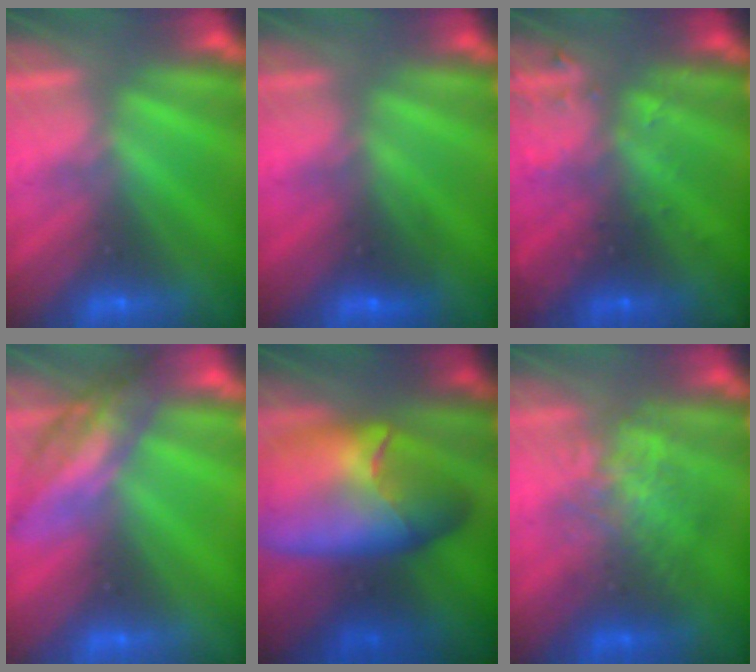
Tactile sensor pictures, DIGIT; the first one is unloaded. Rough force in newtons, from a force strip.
{"total": 2.8}
{"total": 2.9}
{"total": 2.7}
{"total": 6.9}
{"total": 2.2}